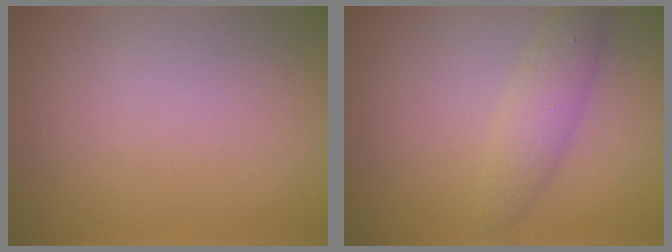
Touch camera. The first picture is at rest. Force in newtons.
{"total": 2.8, "press": 2.8, "slide": 0.1}